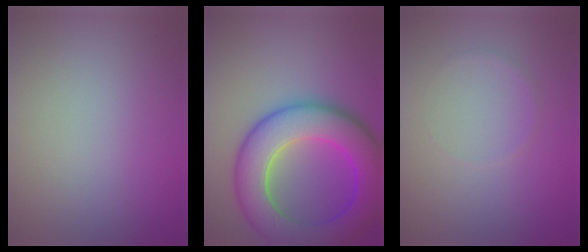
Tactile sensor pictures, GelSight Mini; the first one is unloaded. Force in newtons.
{"total": 10.8, "press": 10.8, "slide": 0.2}
{"total": 0.5, "press": 0.5, "slide": 0.0}